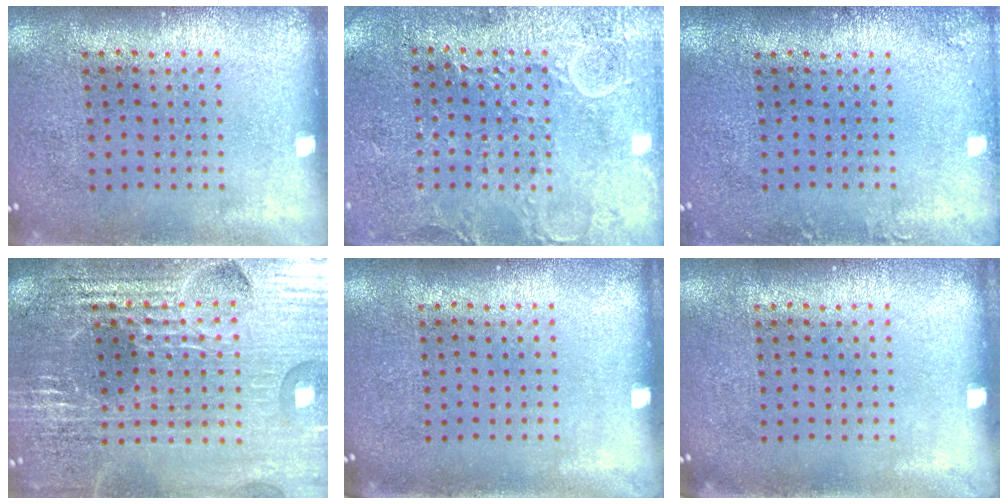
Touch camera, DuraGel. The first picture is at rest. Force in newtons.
{"total": 2.7, "press": 2.7, "slide": 0.6}
{"total": 1.1, "press": 1.1, "slide": 0.1}
{"total": 5.4, "press": 4.9, "slide": 2.1}
{"total": 0.0}
{"total": 0.0}